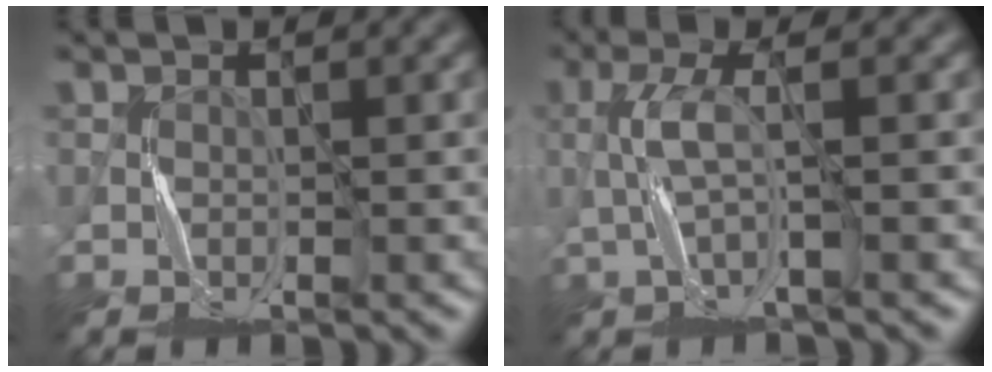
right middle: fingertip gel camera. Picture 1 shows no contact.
{"total": 2.2, "force": [-0.5, 0.0, 2.2], "torque": [-0.052, 0.009, -0.012]}